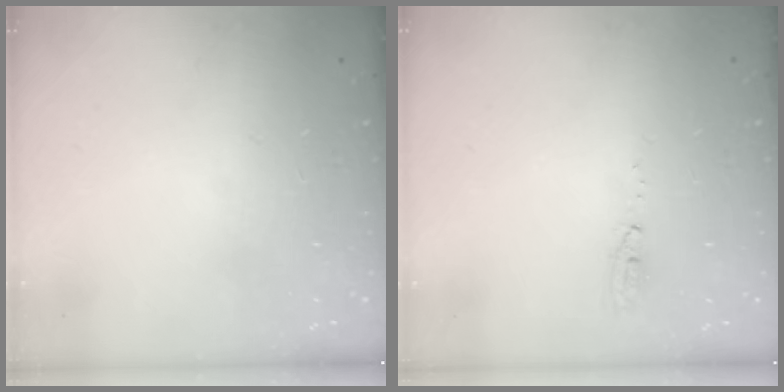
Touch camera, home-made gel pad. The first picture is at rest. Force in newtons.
{"total": 11.2, "press": 5.8, "slide": 9.6}